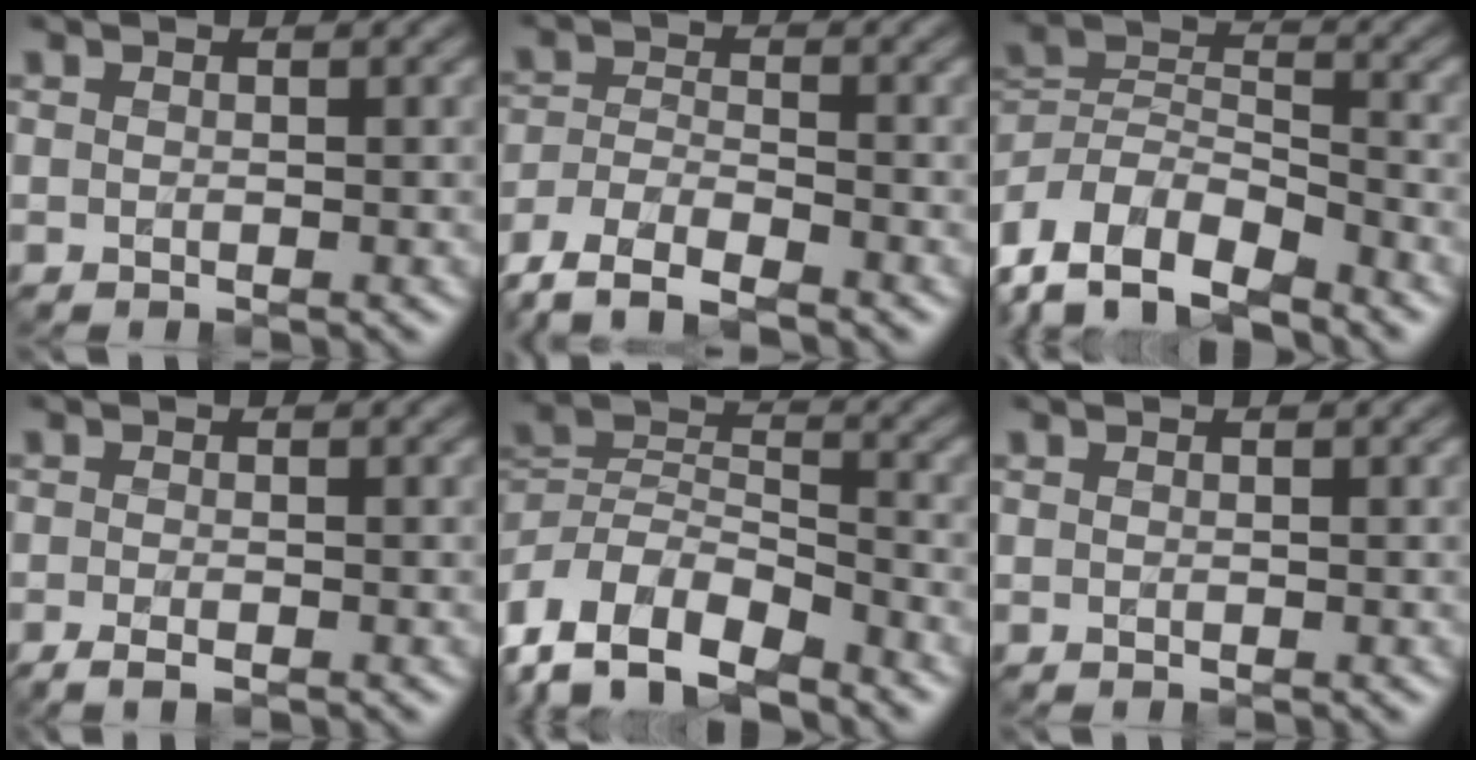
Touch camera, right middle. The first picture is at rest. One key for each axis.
{"total": 6.0, "fx": -5.0, "fy": 1.8, "fz": 2.9, "tx": -0.059, "ty": -0.007, "tz": -0.102}
{"total": 8.9, "fx": -6.5, "fy": 4.1, "fz": 4.6, "tx": -0.085, "ty": 0.001, "tz": -0.118}
{"total": 1.7, "fx": -0.9, "fy": 0.4, "fz": 1.3, "tx": -0.025, "ty": -0.004, "tz": -0.019}
{"total": 9.7, "fx": -6.6, "fy": 4.8, "fz": 5.3, "tx": -0.101, "ty": 0.002, "tz": -0.115}
{"total": 0.0}